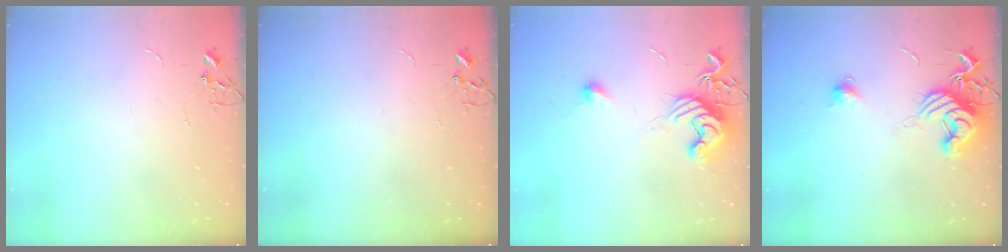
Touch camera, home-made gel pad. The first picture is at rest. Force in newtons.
{"total": 0.0}
{"total": 12.4, "press": 12.3, "slide": 1.0}
{"total": 12.9, "press": 12.9, "slide": 0.5}